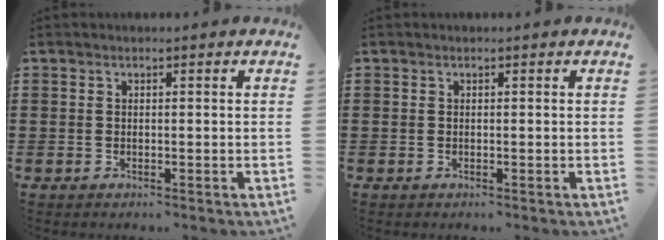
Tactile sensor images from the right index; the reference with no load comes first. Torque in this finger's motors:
{"motor_torque": [0.02, 0.01, 0.00, 0.00]}